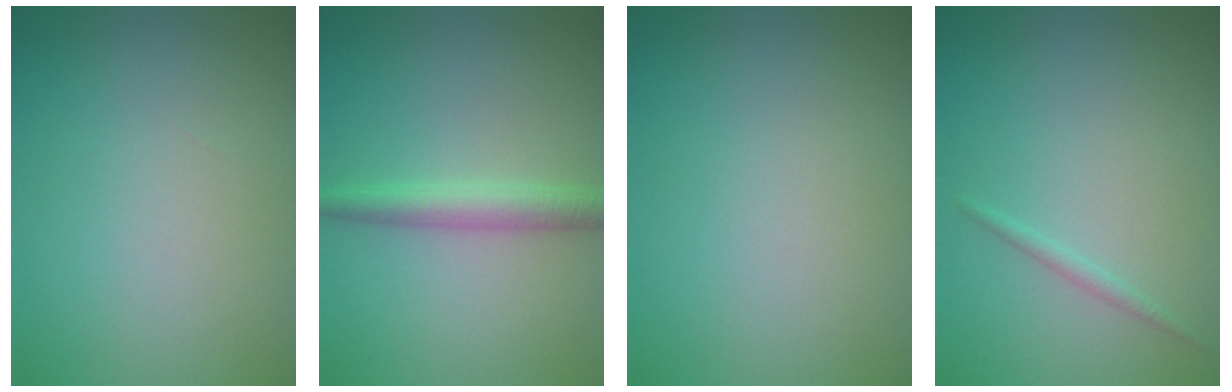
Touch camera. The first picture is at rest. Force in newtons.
{"total": 2.9, "press": 2.9, "slide": 0.1}
{"total": 0.0}
{"total": 0.9, "press": 0.9, "slide": 0.1}